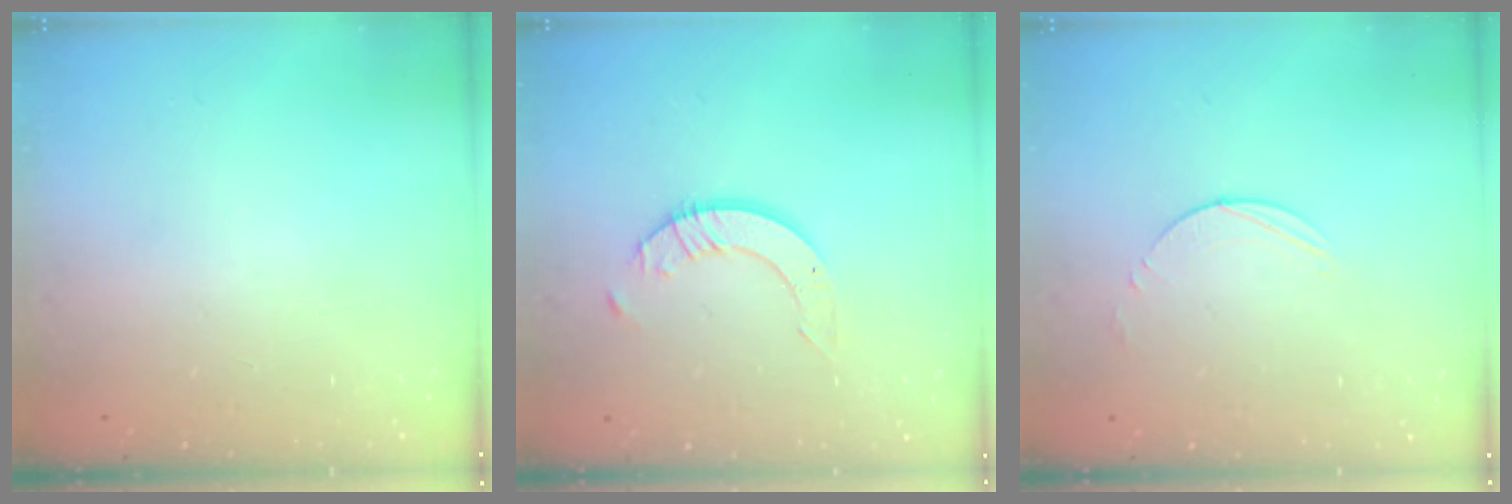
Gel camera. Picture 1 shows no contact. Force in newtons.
{"total": 3.7, "press": 3.7, "slide": 0.3}
{"total": 3.1, "press": 3.1, "slide": 0.3}